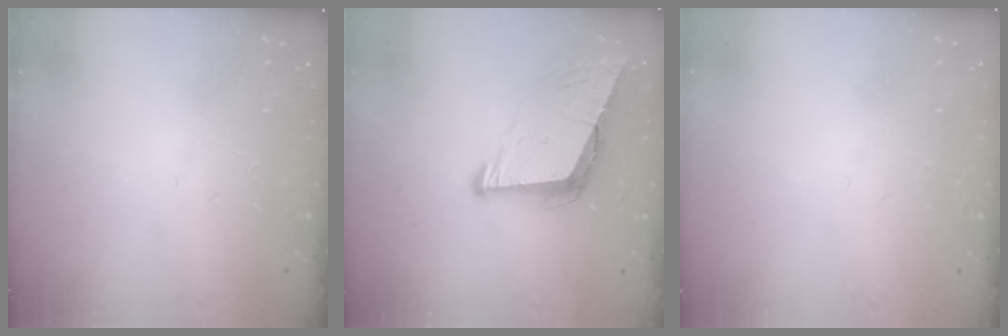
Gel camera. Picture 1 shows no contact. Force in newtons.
{"total": 8.8, "press": 7.9, "slide": 3.8}
{"total": 1.6, "press": 1.6, "slide": 0.1}